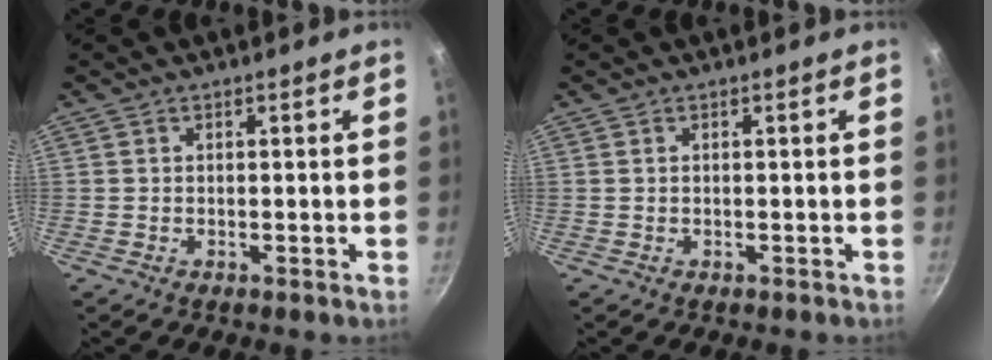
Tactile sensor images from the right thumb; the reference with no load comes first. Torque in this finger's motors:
{"motor_torque": [-0.45, 0.45, 0.22, 0.02, 0.05]}